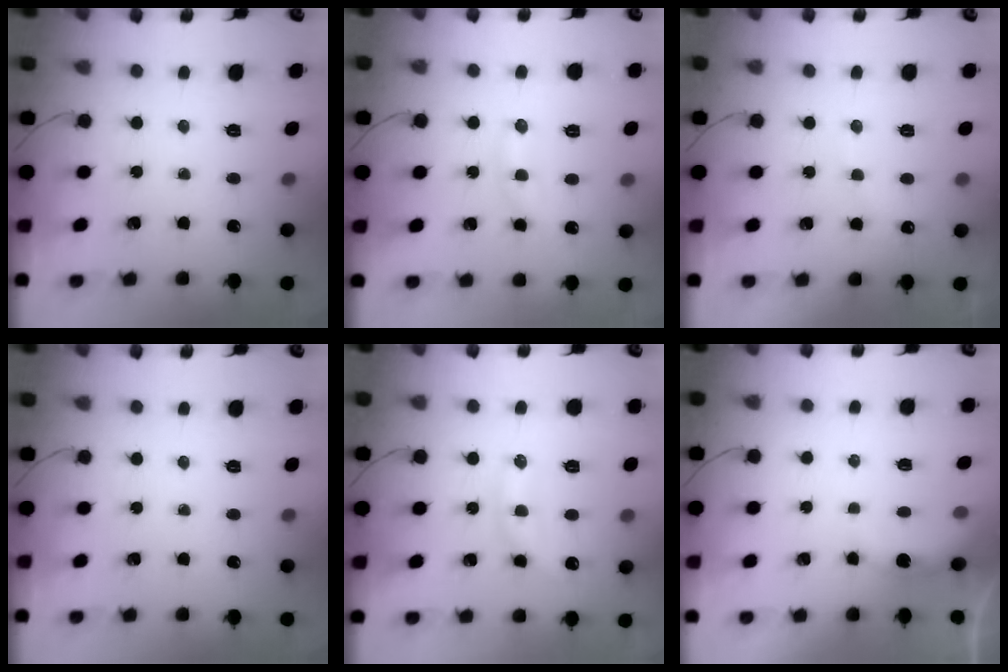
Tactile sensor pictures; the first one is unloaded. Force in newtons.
{"total": 7.6, "press": 7.5, "slide": 0.4}
{"total": 6.8, "press": 6.7, "slide": 1.3}
{"total": 0.0}
{"total": 11.8, "press": 11.8, "slide": 0.8}
{"total": 2.7, "press": 2.6, "slide": 0.6}